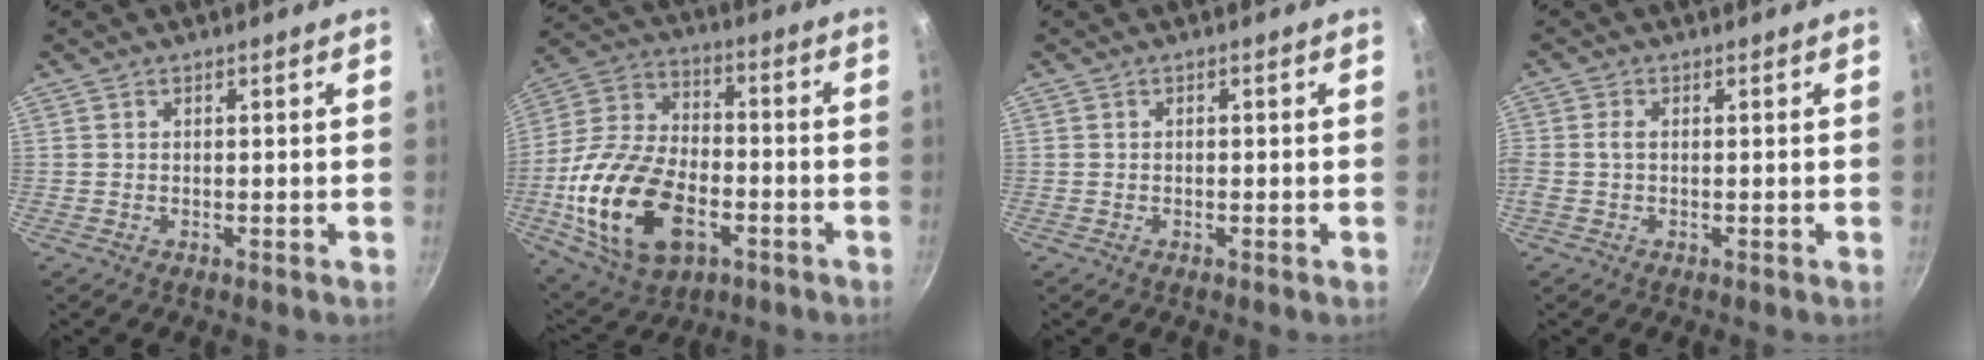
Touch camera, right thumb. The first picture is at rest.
{"total": 22.5, "force": [-6.7, 13.5, 16.7], "torque": [-0.312, 0.019, -0.110]}
{"total": 0.0}
{"total": 2.2, "force": [-0.1, 1.2, 1.8], "torque": [-0.051, 0.001, -0.004]}